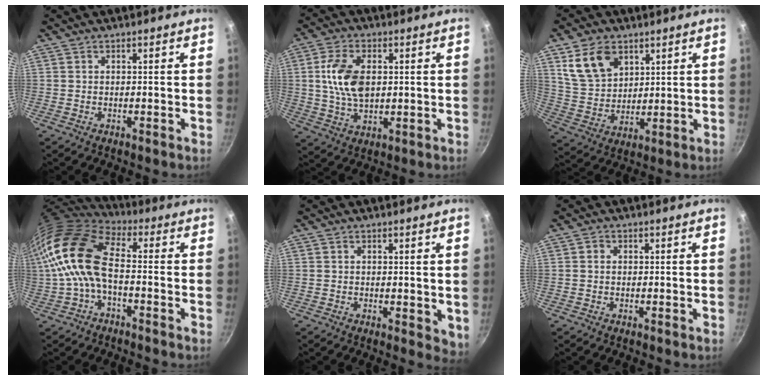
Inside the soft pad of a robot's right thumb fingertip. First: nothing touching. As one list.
[{"total": 10.6, "force": [1.4, 6.4, 8.4], "torque": [-0.146, 0.000, 0.025]}, {"total": 10.7, "force": [5.1, 7.4, 5.9], "torque": [-0.088, -0.020, 0.110]}, {"total": 14.0, "force": [-1.1, 7.4, 11.8], "torque": [-0.222, 0.025, -0.033]}, {"total": 3.6, "force": [0.9, 1.9, 2.9], "torque": [-0.027, -0.005, 0.013]}, {"total": 0.8, "force": [0.0, 0.8, 0.3], "torque": [-0.006, 0.005, -0.001]}]